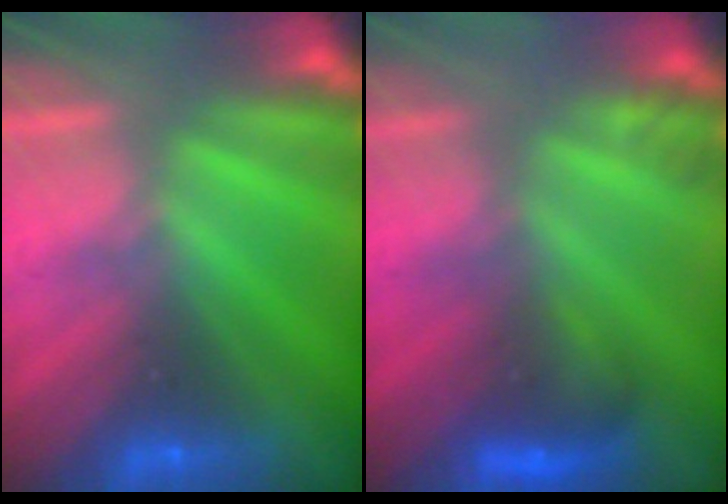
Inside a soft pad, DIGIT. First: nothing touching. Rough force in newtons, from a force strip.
{"total": 2.9}